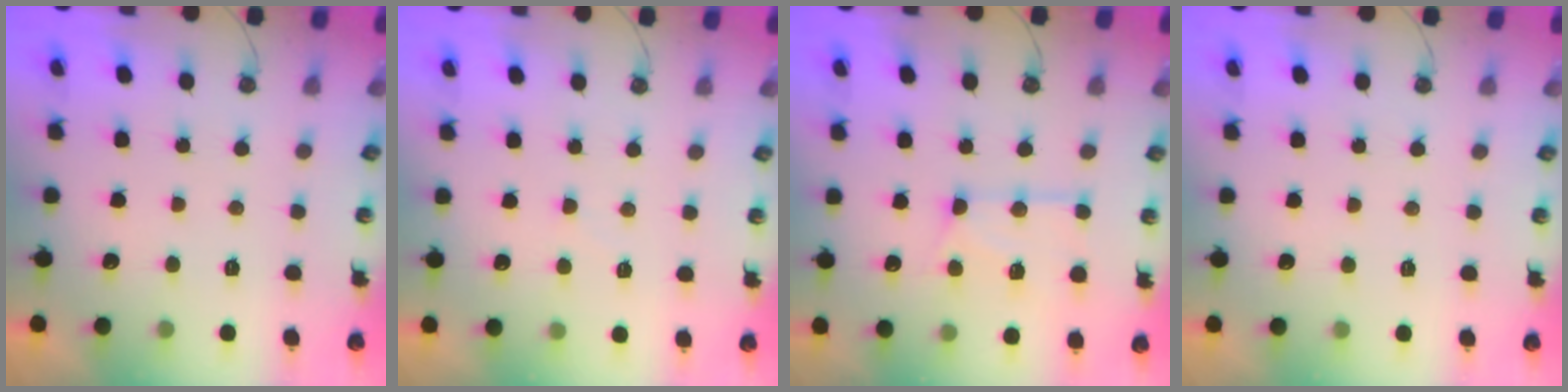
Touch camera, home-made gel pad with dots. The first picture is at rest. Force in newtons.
{"total": 2.8, "press": 2.8, "slide": 0.4}
{"total": 13.5, "press": 13.5, "slide": 0.9}
{"total": 1.7, "press": 1.7, "slide": 0.3}